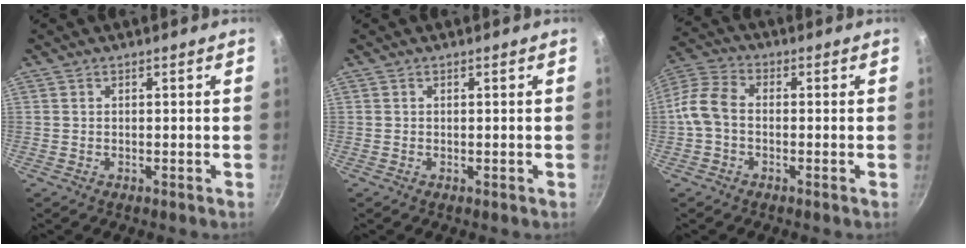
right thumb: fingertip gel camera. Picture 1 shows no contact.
{"total": 0.0}
{"total": 7.4, "force": [-0.8, 5.0, 5.4], "torque": [-0.113, 0.023, -0.028]}